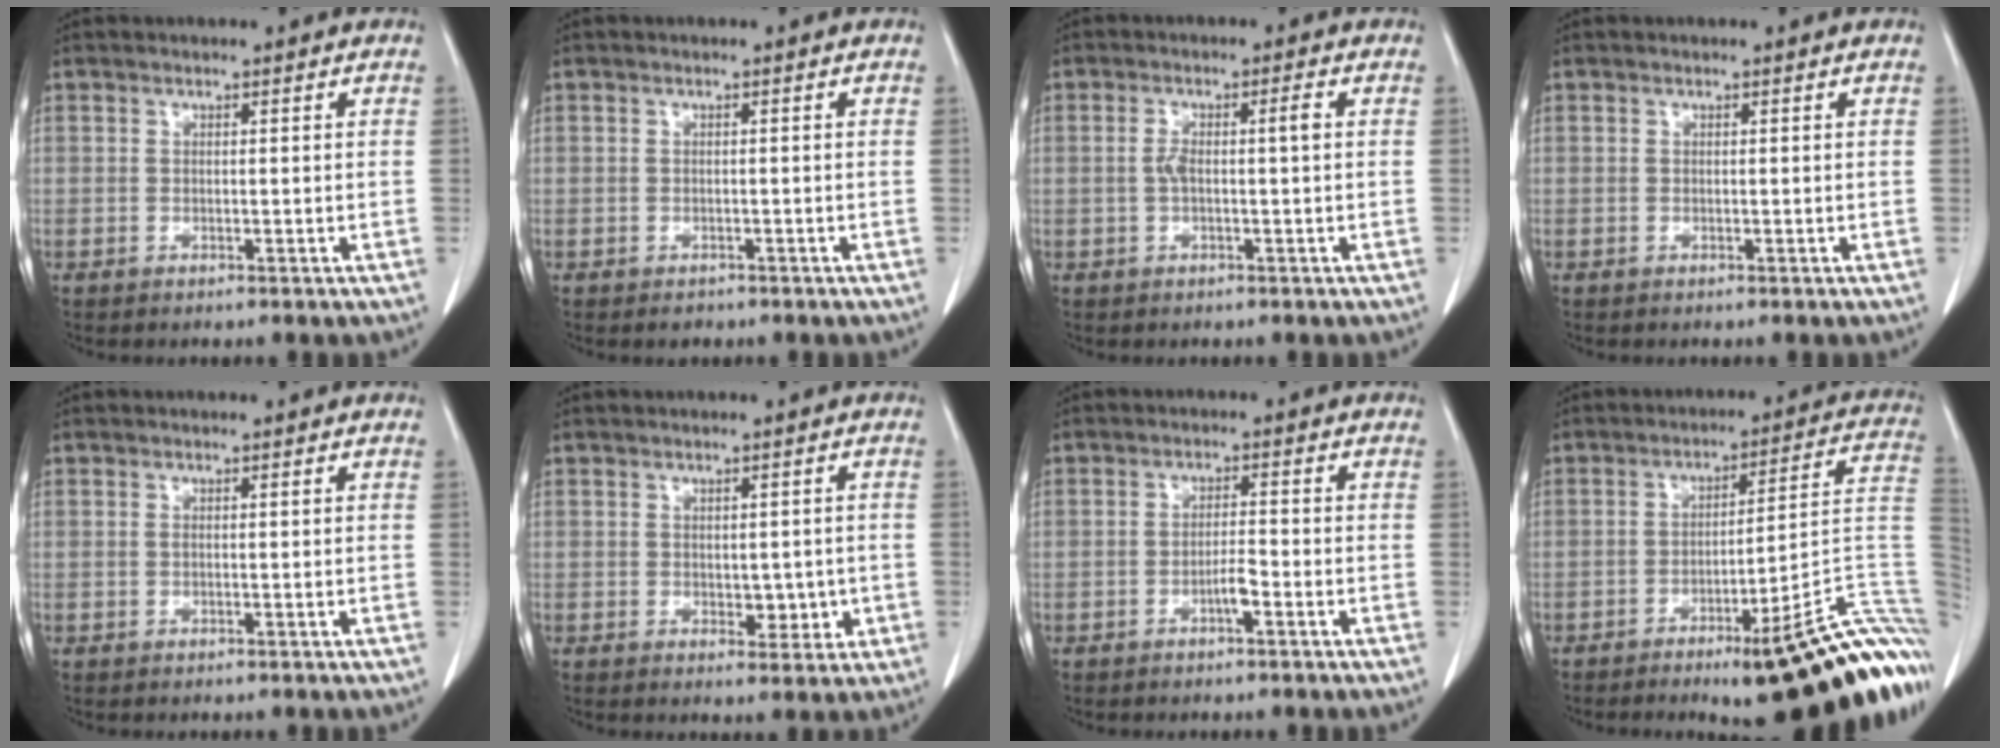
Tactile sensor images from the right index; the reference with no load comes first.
{"total": 1.2, "force": [-0.8, 0.8, 0.2], "torque": [-0.003, 0.002, -0.008]}
{"total": 3.5, "force": [0.0, 0.4, 3.5], "torque": [-0.071, 0.014, 0.004]}
{"total": 0.0}
{"total": 0.5, "force": [0.1, 0.1, 0.5], "torque": [-0.014, 0.002, 0.003]}
{"total": 3.7, "force": [-0.5, 2.3, 2.9], "torque": [-0.028, 0.000, 0.002]}
{"total": 2.5, "force": [-1.3, 0.3, 2.1], "torque": [-0.034, 0.002, -0.023]}
{"total": 23.0, "force": [-12.5, 3.4, 19.0], "torque": [-0.122, 0.028, -0.165]}